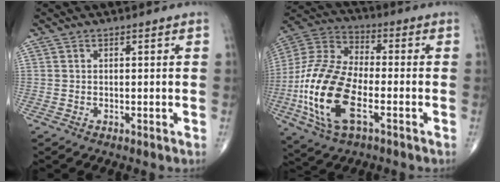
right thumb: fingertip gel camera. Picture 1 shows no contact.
{"total": 20.1, "force": [-5.7, 9.7, 16.7], "torque": [-0.359, 0.017, -0.105]}